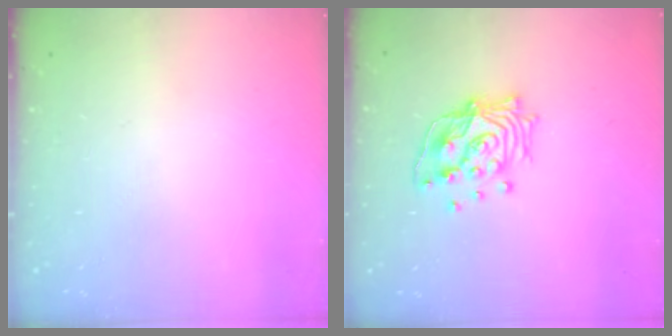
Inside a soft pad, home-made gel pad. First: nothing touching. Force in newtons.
{"total": 15.3, "press": 15.2, "slide": 1.1}